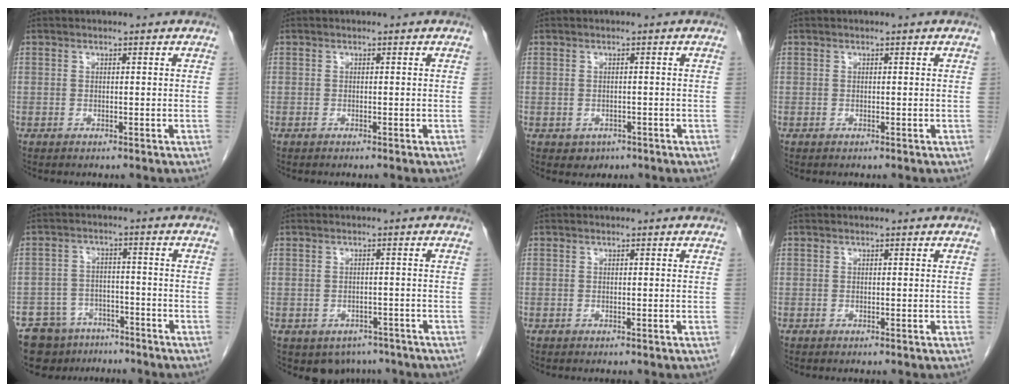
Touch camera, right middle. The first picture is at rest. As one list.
[{"total": 0.0}, {"total": 1.9, "force": [-0.9, 1.6, 0.5], "torque": [-0.007, 0.004, -0.005]}, {"total": 0.0}, {"total": 9.6, "force": [-7.3, 6.1, 1.2], "torque": [-0.027, 0.019, -0.111]}, {"total": 4.7, "force": [-3.3, 3.2, 0.9], "torque": [-0.002, 0.007, -0.041]}, {"total": 0.0}, {"total": 0.0}]